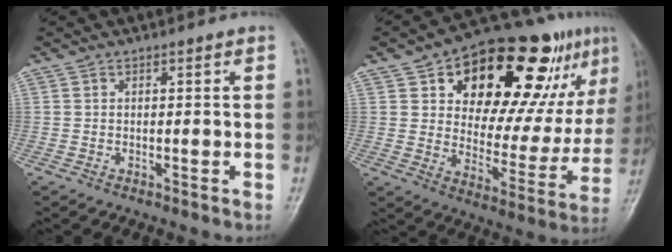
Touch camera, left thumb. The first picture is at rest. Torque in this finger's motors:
{"motor_torque": [0.84, 0.88, 1.51, -1.26, 0.26]}